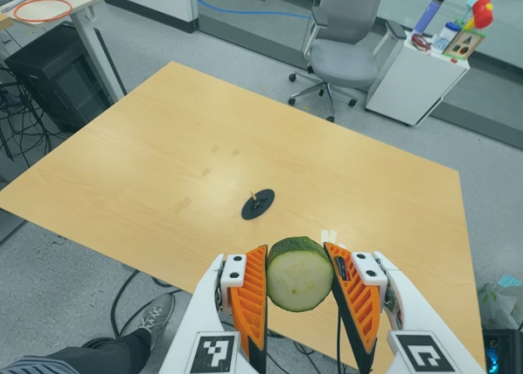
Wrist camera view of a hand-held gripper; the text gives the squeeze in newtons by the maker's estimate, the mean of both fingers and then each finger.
{"total": 9.5, "left": 8.4, "right": 10.6}